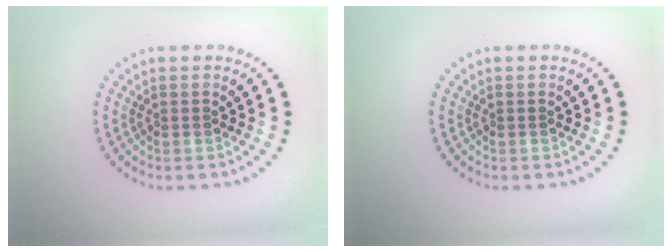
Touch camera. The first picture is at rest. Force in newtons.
{"total": 0.0}